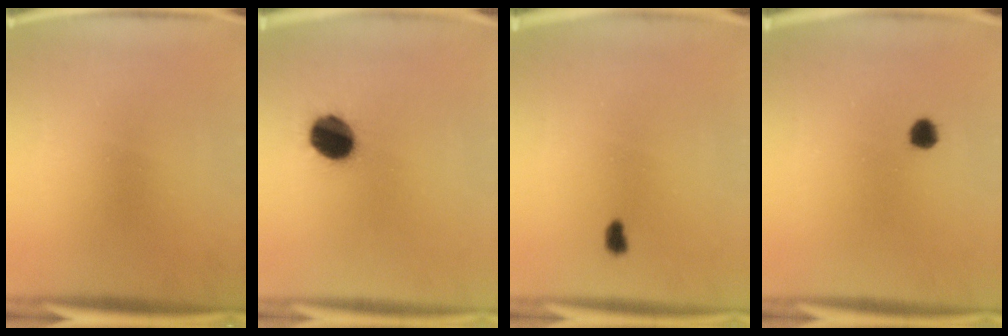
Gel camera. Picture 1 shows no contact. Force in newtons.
{"total": 10.5}
{"total": 1.3}
{"total": 2.4}